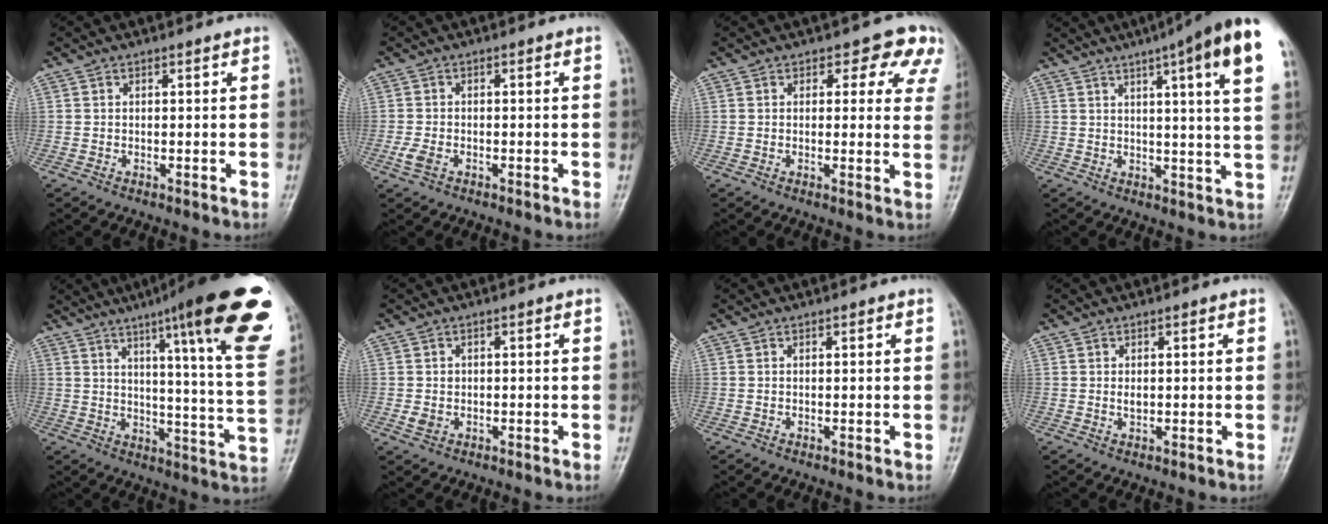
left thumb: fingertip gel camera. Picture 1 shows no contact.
{"total": 2.4, "force": [-1.2, 1.4, 1.5], "torque": [-0.043, 0.001, -0.025]}
{"total": 7.8, "force": [5.0, 4.6, 3.8], "torque": [0.004, -0.017, 0.035]}
{"total": 17.6, "force": [9.2, 1.8, 14.8], "torque": [-0.197, -0.020, 0.106]}
{"total": 26.6, "force": [15.1, 3.4, 21.7], "torque": [-0.264, -0.051, 0.197]}
{"total": 2.3, "force": [-0.4, 2.0, 1.1], "torque": [-0.012, 0.004, -0.003]}
{"total": 0.0}
{"total": 1.1, "force": [0.1, 0.7, 0.8], "torque": [-0.008, -0.001, 0.002]}